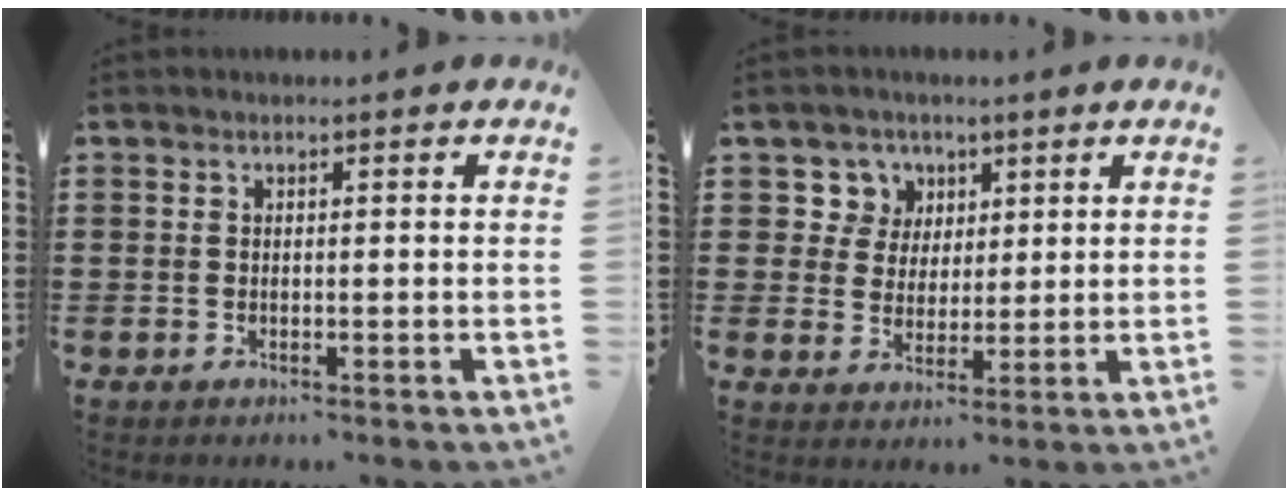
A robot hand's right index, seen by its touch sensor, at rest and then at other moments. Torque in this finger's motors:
{"motor_torque": [0.07, -0.06, 0.01, 0.00]}